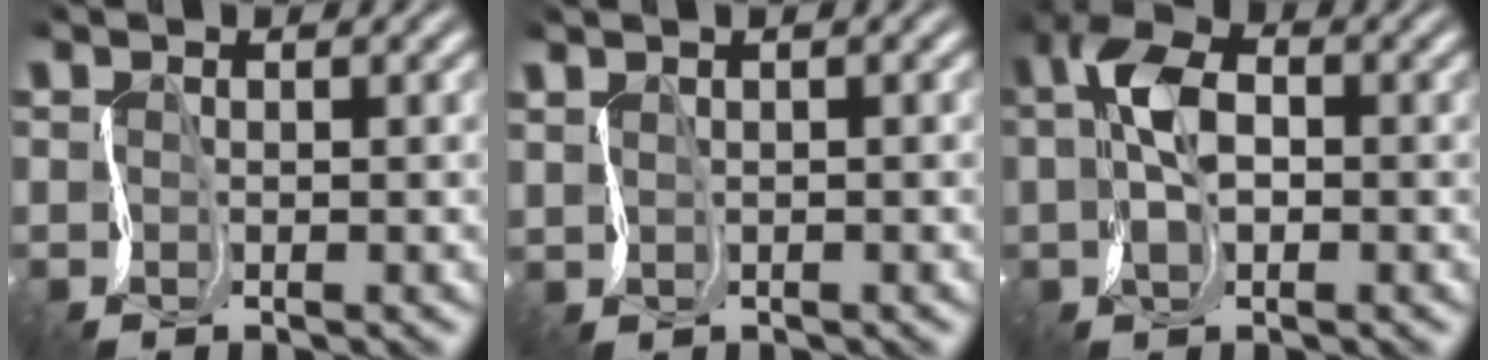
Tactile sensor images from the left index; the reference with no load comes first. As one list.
[{"total": 1.2, "force": [0.9, 0.4, 0.6], "torque": [-0.019, 0.012, 0.015]}, {"total": 4.9, "force": [0.2, 2.8, 4.0], "torque": [-0.082, 0.011, -0.007]}]